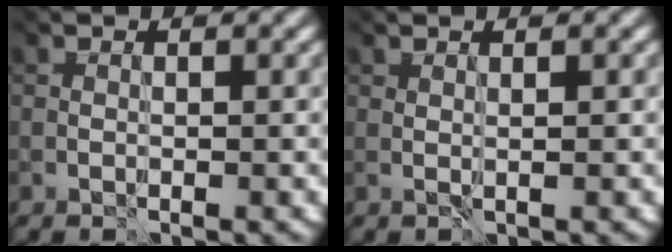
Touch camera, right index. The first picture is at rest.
{"total": 1.7, "force": [1.3, 0.6, 0.9], "torque": [-0.007, 0.016, 0.015]}